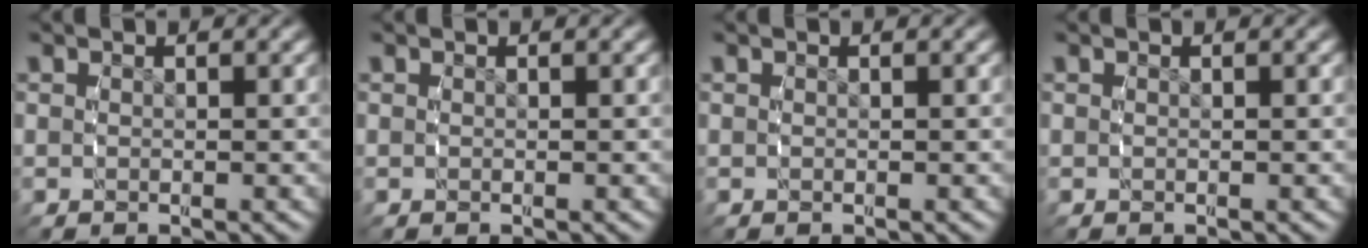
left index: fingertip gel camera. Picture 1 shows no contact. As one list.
[{"total": 0.0}, {"total": 0.0}, {"total": 0.0}]